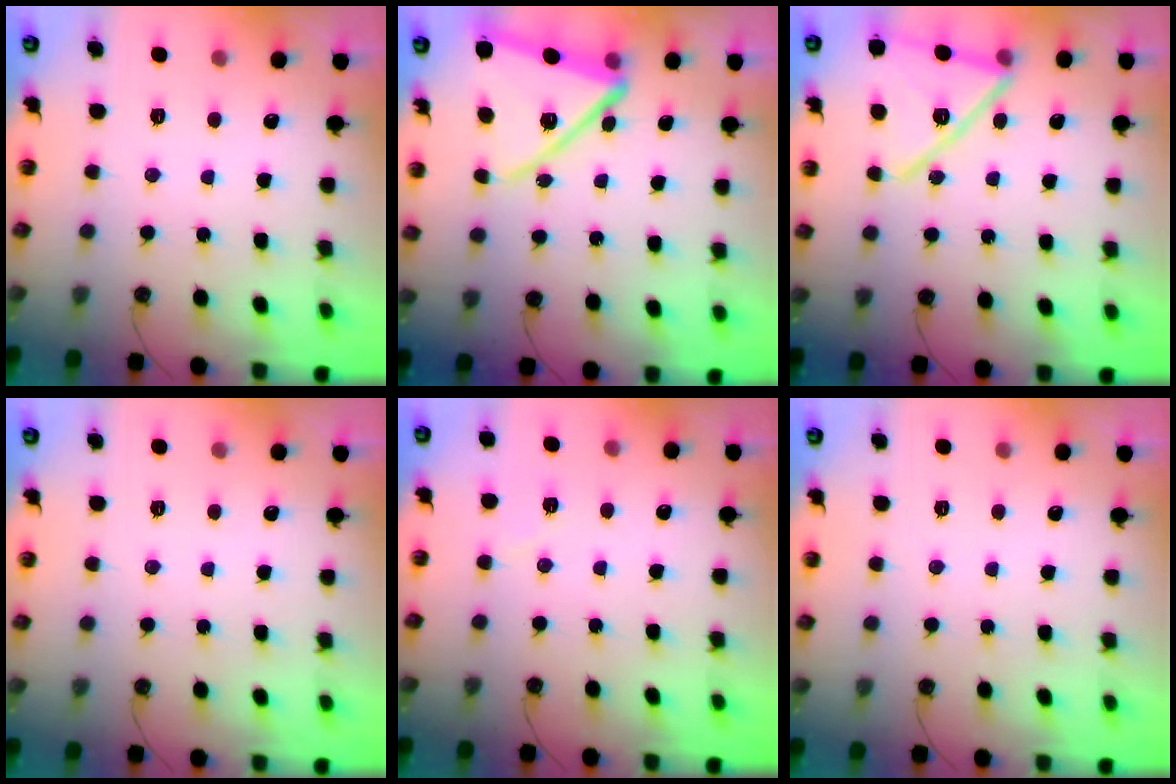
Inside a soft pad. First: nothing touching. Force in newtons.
{"total": 16.4, "press": 16.3, "slide": 1.9}
{"total": 17.1, "press": 16.5, "slide": 4.5}
{"total": 0.0}
{"total": 3.7, "press": 3.4, "slide": 1.4}
{"total": 0.0}